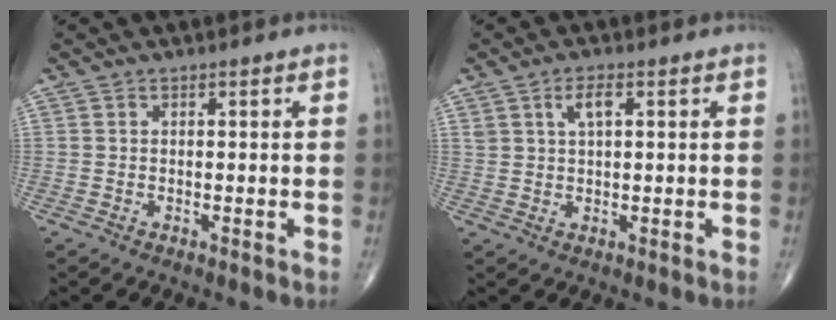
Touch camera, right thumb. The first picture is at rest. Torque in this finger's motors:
{"motor_torque": [0.02, 0.03, 0.45, 0.29, 0.00]}